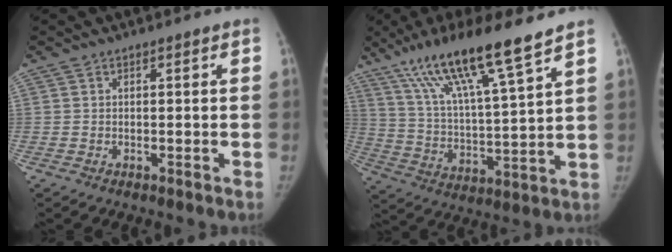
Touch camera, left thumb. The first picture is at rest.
{"total": 17.9, "force": [12.4, 1.4, 12.8], "torque": [-0.217, -0.051, 0.222]}